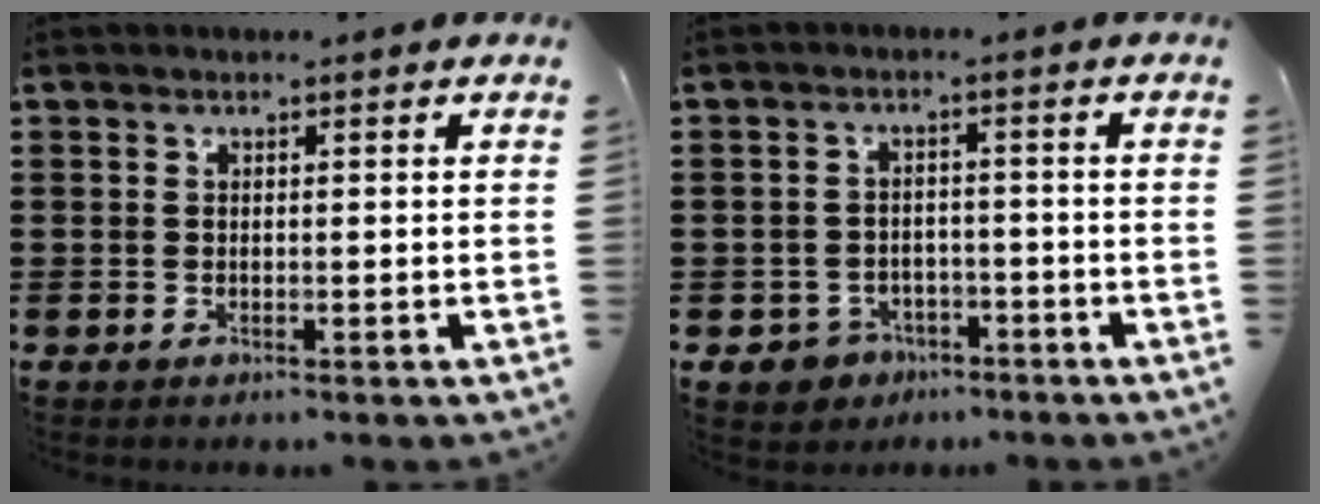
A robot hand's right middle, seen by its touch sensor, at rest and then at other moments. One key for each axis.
{"total": 3.0, "fx": -2.4, "fy": 1.8, "fz": 0.3, "tx": -0.021, "ty": 0.002, "tz": -0.053}